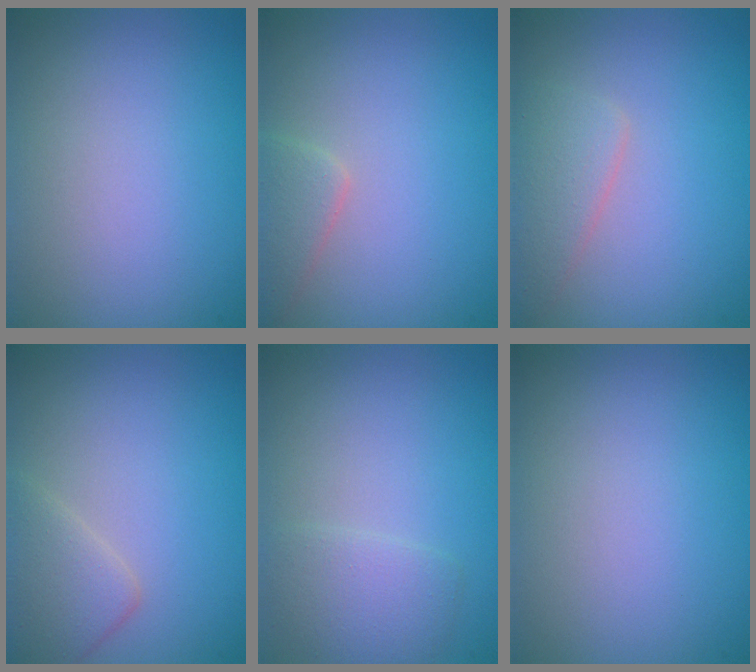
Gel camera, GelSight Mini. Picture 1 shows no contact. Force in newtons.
{"total": 2.2, "press": 2.2, "slide": 0.2}
{"total": 2.7, "press": 2.7, "slide": 0.1}
{"total": 2.7, "press": 2.7, "slide": 0.1}
{"total": 2.3, "press": 2.3, "slide": 0.0}
{"total": 0.0}